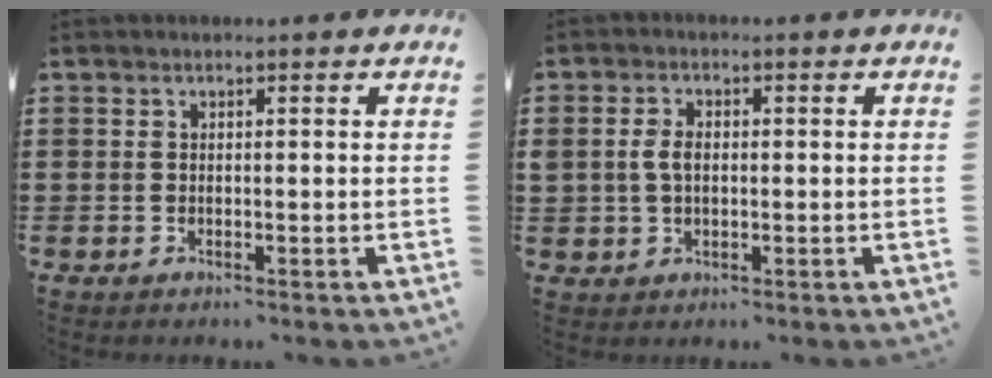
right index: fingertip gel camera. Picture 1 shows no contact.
{"total": 3.1, "force": [0.1, 1.9, 2.4], "torque": [-0.065, 0.001, -0.003]}